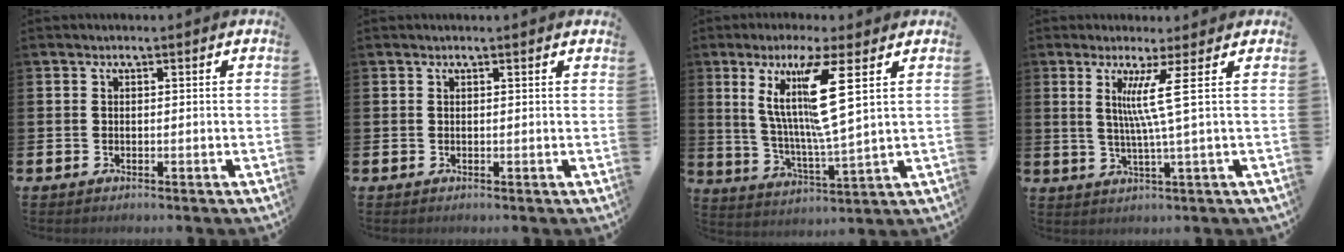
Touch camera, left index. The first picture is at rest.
{"total": 0.0}
{"total": 10.6, "force": [5.6, 0.4, 9.0], "torque": [-0.179, -0.018, 0.091]}
{"total": 5.9, "force": [1.8, -1.3, 5.5], "torque": [-0.117, -0.008, 0.026]}